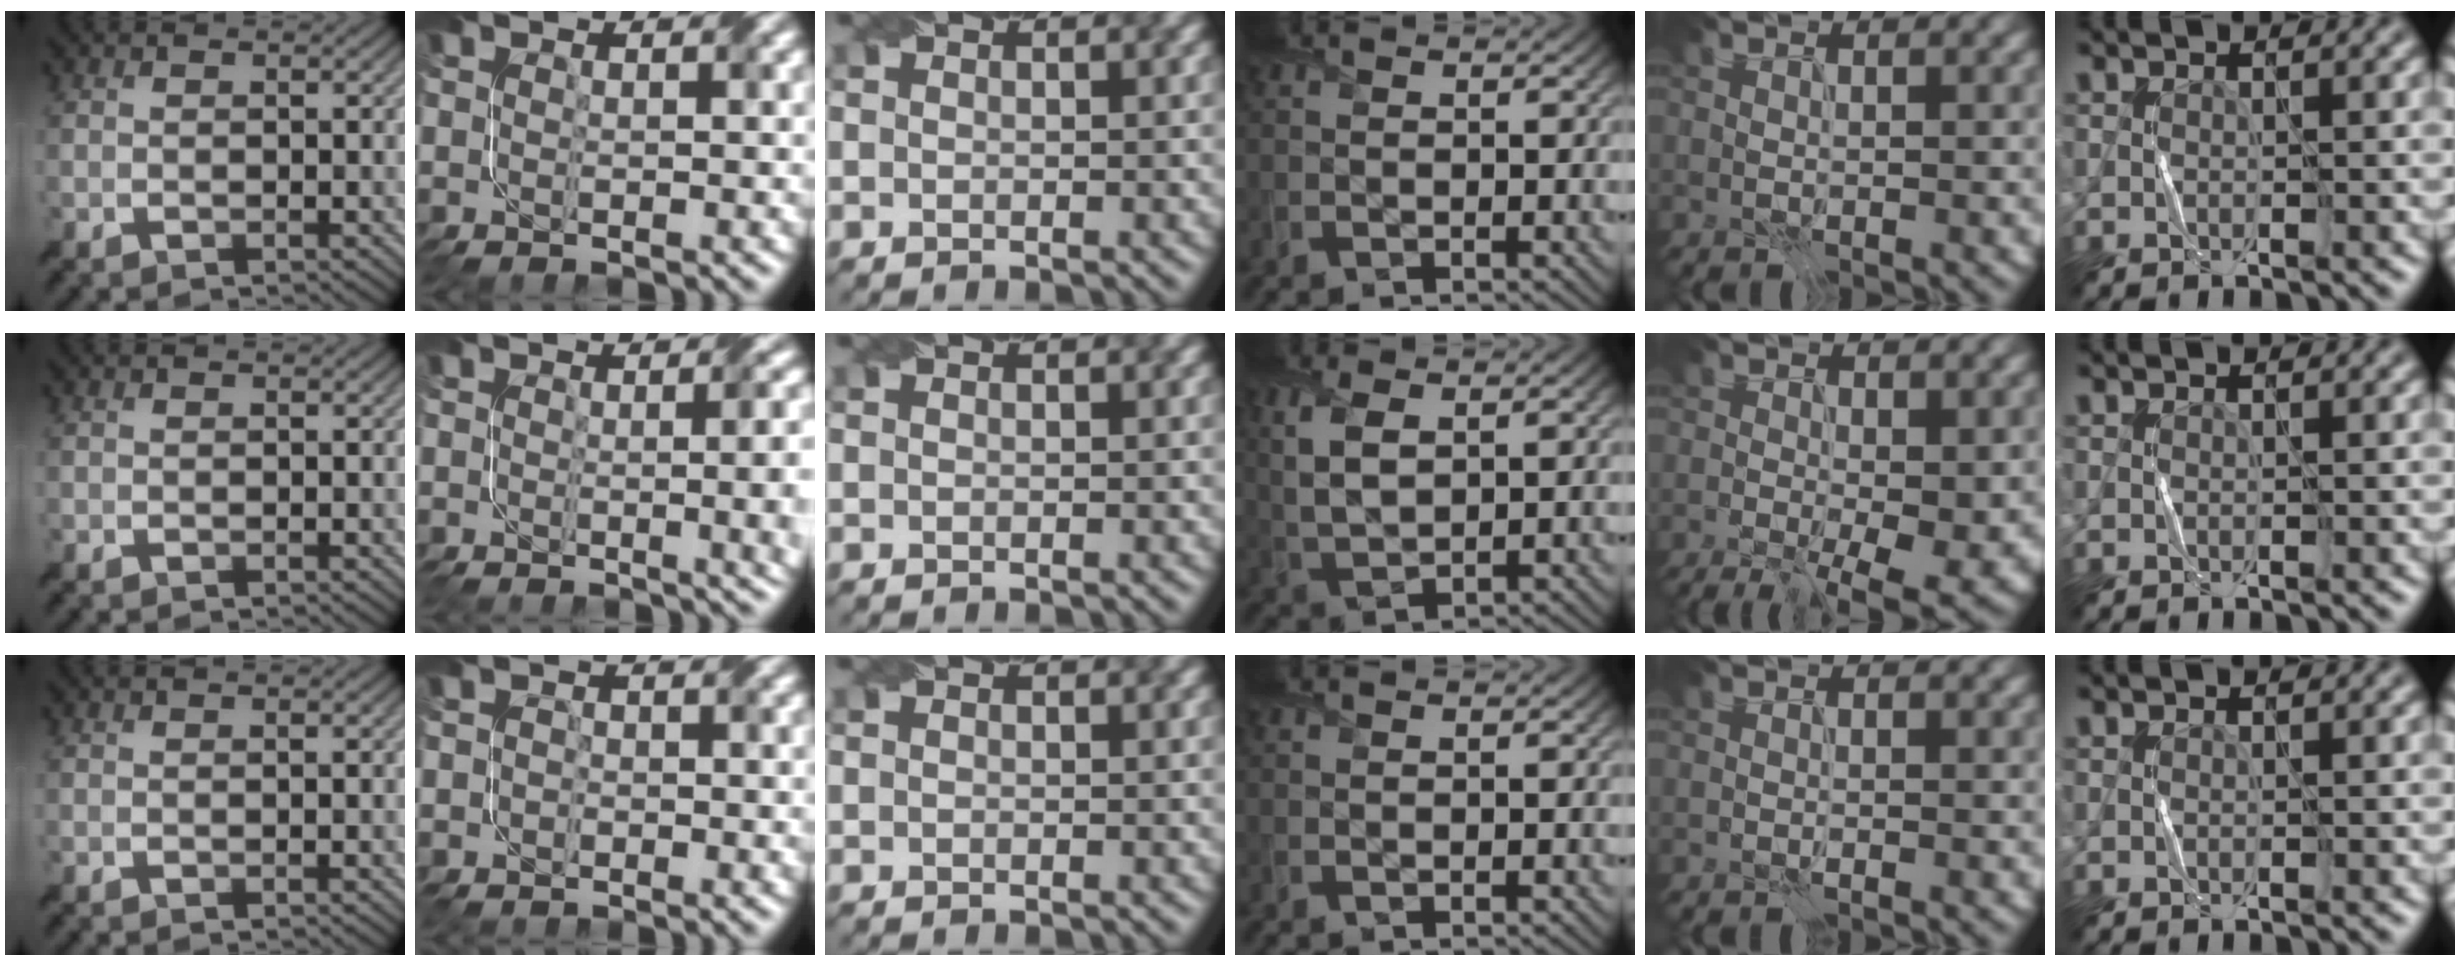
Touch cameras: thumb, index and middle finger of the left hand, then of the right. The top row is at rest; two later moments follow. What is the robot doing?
{"motion": "fold", "object": "bubble wrap"}